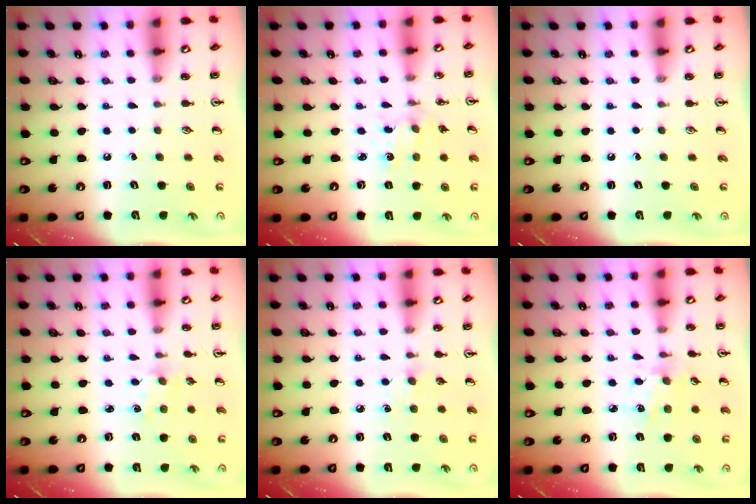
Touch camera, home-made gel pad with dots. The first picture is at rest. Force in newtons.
{"total": 1.2, "press": 1.1, "slide": 0.3}
{"total": 0.0}
{"total": 1.2, "press": 1.2, "slide": 0.2}
{"total": 4.6, "press": 4.6, "slide": 0.5}
{"total": 2.0, "press": 2.0, "slide": 0.4}